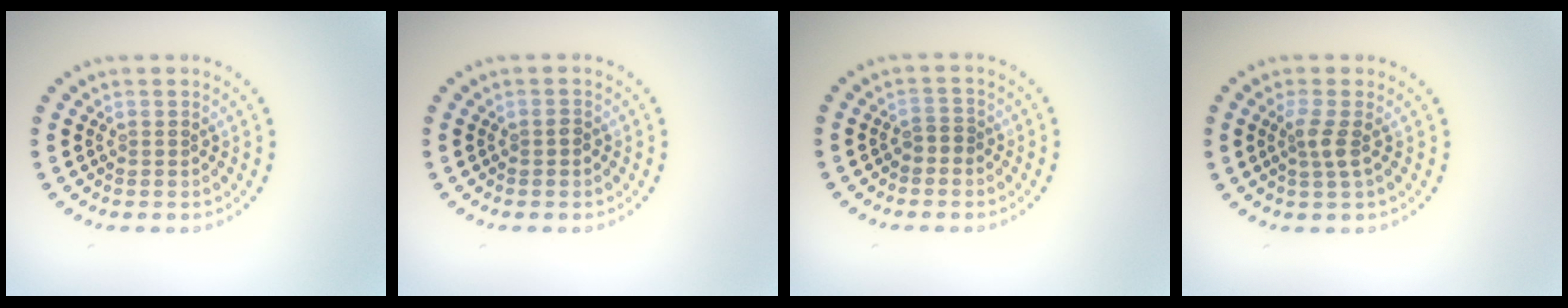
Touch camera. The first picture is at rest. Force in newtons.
{"total": 0.7, "press": 0.7, "slide": 0.0}
{"total": 1.2, "press": 1.1, "slide": 0.5}
{"total": 1.9, "press": 1.4, "slide": 1.3}